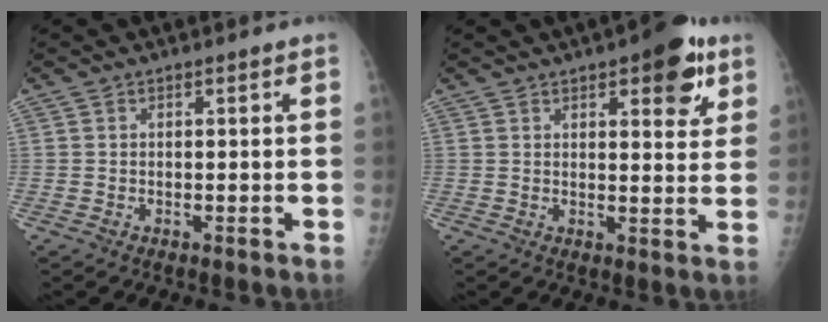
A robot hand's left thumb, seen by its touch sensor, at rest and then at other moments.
{"total": 9.9, "force": [5.1, 3.6, 7.7], "torque": [-0.073, -0.018, 0.060]}